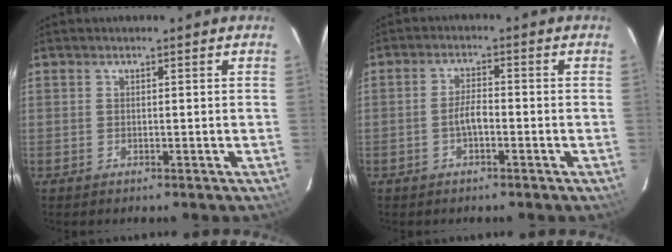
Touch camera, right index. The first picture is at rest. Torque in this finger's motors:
{"motor_torque": [0.10, 0.02, 0.24, 0.07]}